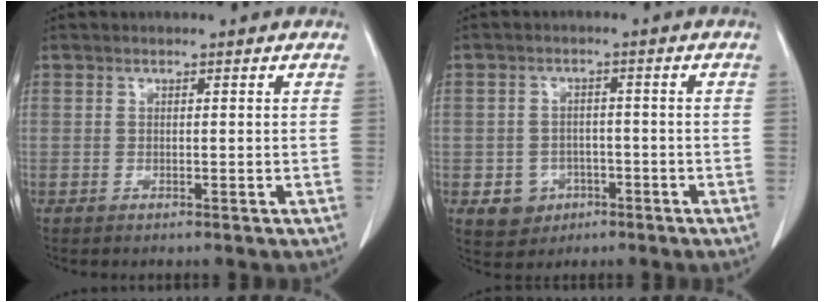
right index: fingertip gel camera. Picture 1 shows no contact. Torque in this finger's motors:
{"motor_torque": [-0.35, -0.01, -0.98, -0.21]}